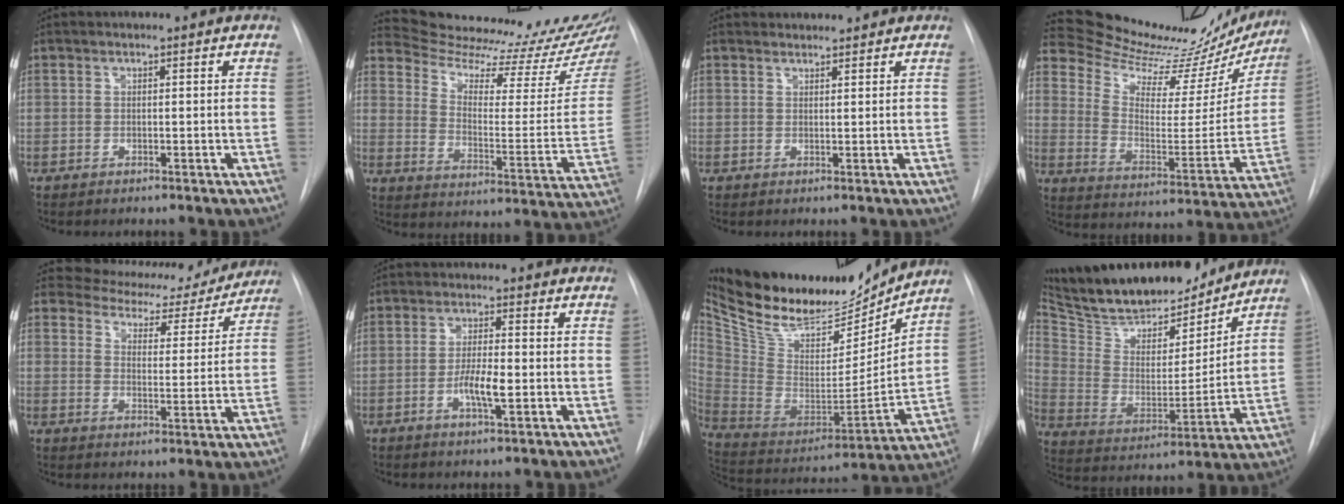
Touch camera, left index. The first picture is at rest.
{"total": 21.4, "force": [20.8, -0.2, 4.7], "torque": [-0.078, -0.129, 0.278]}
{"total": 1.7, "force": [1.7, 0.3, -0.2], "torque": [-0.002, 0.010, 0.027]}
{"total": 23.0, "force": [21.6, 5.1, 5.9], "torque": [-0.087, -0.077, 0.289]}
{"total": 13.6, "force": [12.4, 5.1, 2.6], "torque": [-0.016, -0.016, 0.144]}
{"total": 4.8, "force": [-1.8, 0.7, 4.4], "torque": [-0.082, -0.007, -0.032]}
{"total": 25.3, "force": [21.0, 8.5, 11.3], "torque": [-0.224, -0.022, 0.343]}
{"total": 22.0, "force": [19.8, 5.8, 7.4], "torque": [-0.136, -0.018, 0.319]}